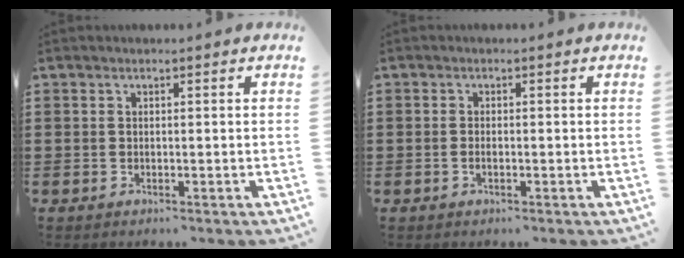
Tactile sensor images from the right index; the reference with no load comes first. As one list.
[{"total": 0.8, "force": [-0.3, 0.3, 0.7], "torque": [-0.015, -0.005, -0.005]}]